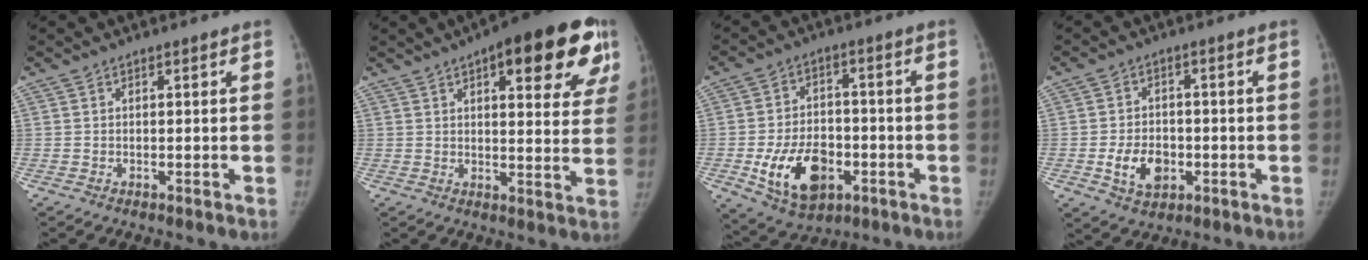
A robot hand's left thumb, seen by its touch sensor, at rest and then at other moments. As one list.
[{"total": 20.7, "force": [10.3, 7.6, 16.2], "torque": [-0.168, -0.018, 0.126]}, {"total": 14.0, "force": [-4.5, 9.1, 9.6], "torque": [-0.138, 0.015, -0.062]}, {"total": 7.6, "force": [-2.0, 5.4, 4.9], "torque": [-0.068, 0.006, -0.028]}]